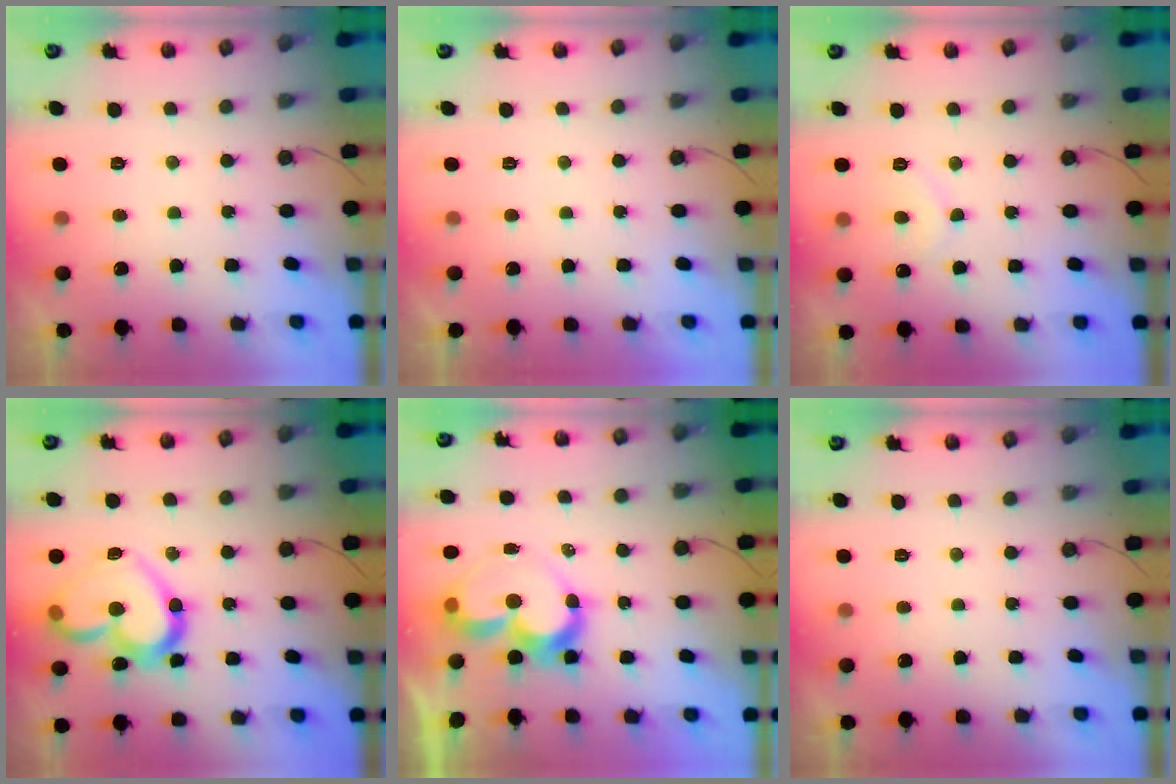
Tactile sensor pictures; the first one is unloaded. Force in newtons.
{"total": 1.9, "press": 1.9, "slide": 0.0}
{"total": 6.4, "press": 6.4, "slide": 0.5}
{"total": 18.6, "press": 18.5, "slide": 1.8}
{"total": 12.3, "press": 12.2, "slide": 1.1}
{"total": 0.0}